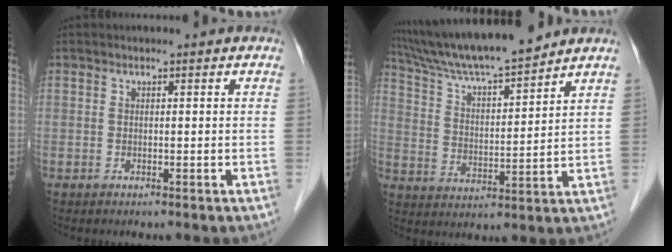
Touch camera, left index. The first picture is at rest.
{"total": 12.3, "force": [10.8, 0.1, 5.9], "torque": [-0.108, -0.006, 0.187]}